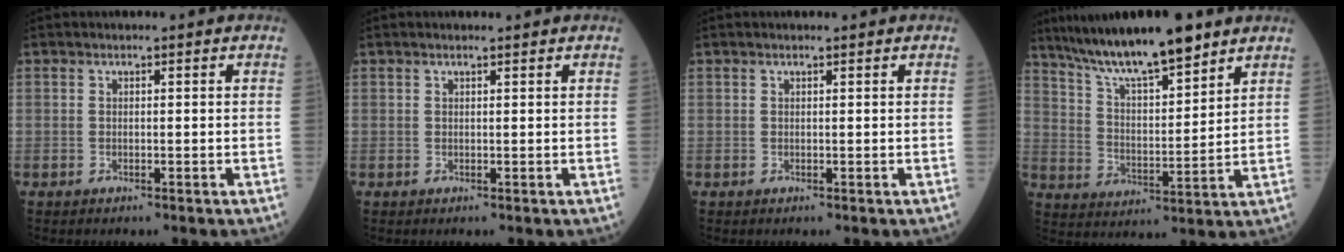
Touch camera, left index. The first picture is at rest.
{"total": 1.2, "force": [1.1, 0.0, 0.5], "torque": [-0.010, 0.012, 0.018]}
{"total": 0.6, "force": [0.6, 0.0, 0.3], "torque": [-0.009, 0.006, 0.009]}
{"total": 14.5, "force": [11.6, 2.0, 8.5], "torque": [-0.151, 0.010, 0.207]}